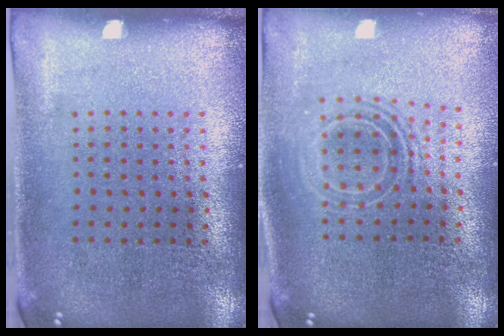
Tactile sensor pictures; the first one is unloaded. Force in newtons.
{"total": 1.8, "press": 1.3, "slide": 1.2}